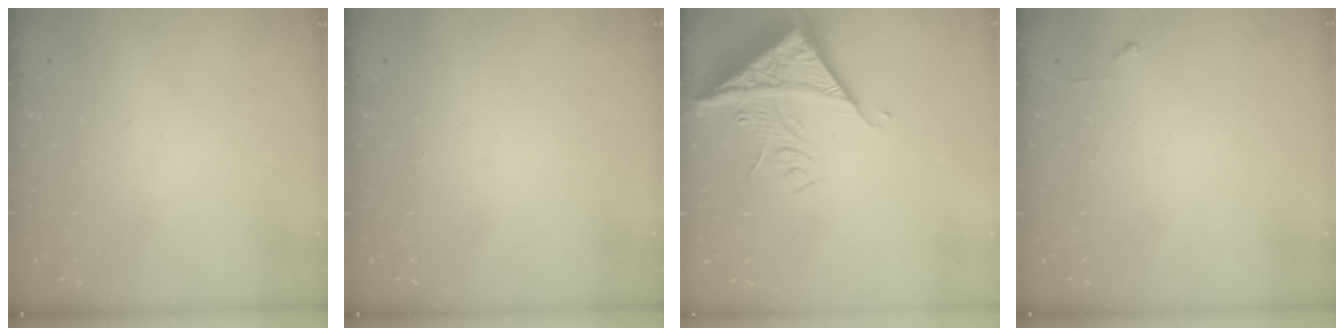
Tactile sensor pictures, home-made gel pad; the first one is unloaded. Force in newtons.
{"total": 1.5, "press": 1.5, "slide": 0.1}
{"total": 15.7, "press": 15.6, "slide": 1.8}
{"total": 3.0, "press": 2.9, "slide": 0.4}